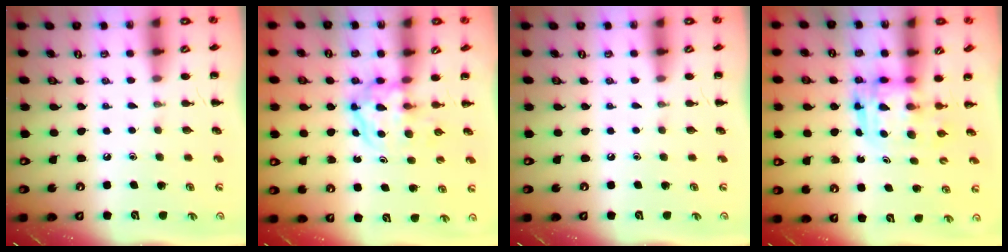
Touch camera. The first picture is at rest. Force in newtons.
{"total": 3.9, "press": 3.9, "slide": 0.5}
{"total": 0.0}
{"total": 3.4, "press": 3.4, "slide": 0.3}